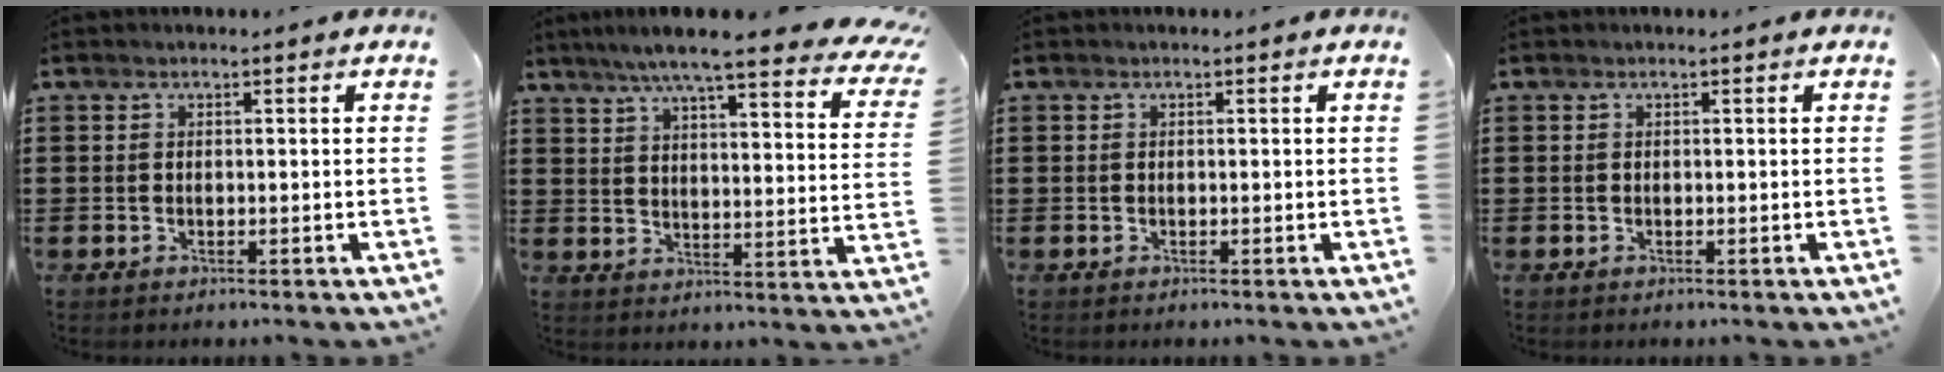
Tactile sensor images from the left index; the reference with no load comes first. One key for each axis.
{"total": 8.1, "fx": 6.6, "fy": 0.0, "fz": 4.6, "tx": -0.105, "ty": -0.040, "tz": 0.110}
{"total": 0.0}
{"total": 0.0}